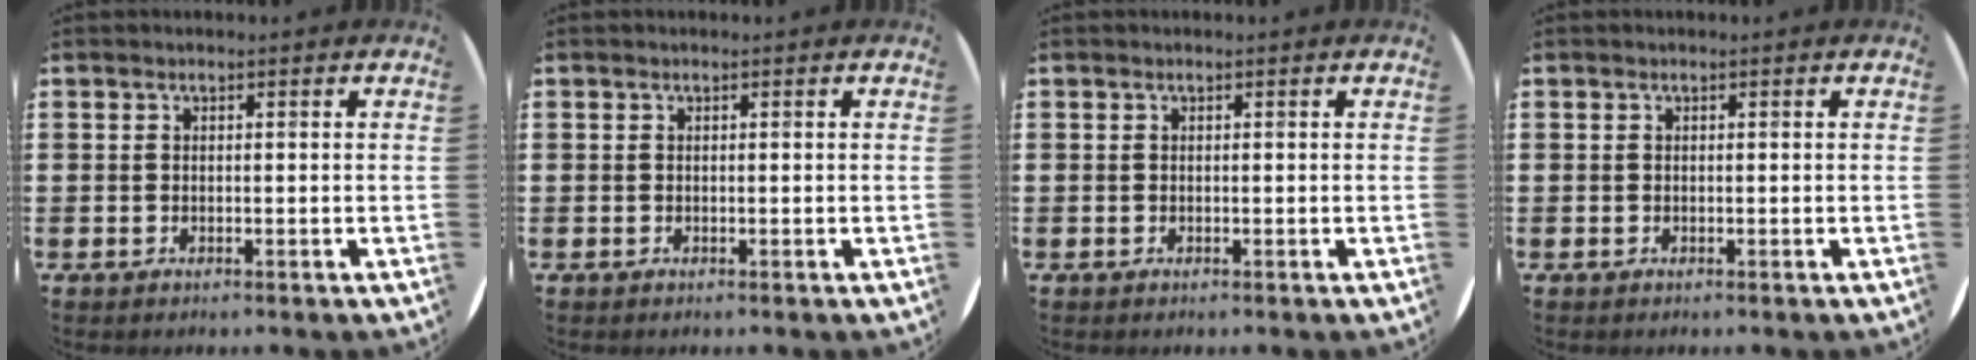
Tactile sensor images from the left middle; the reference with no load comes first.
{"total": 0.0}
{"total": 0.0}
{"total": 0.0}